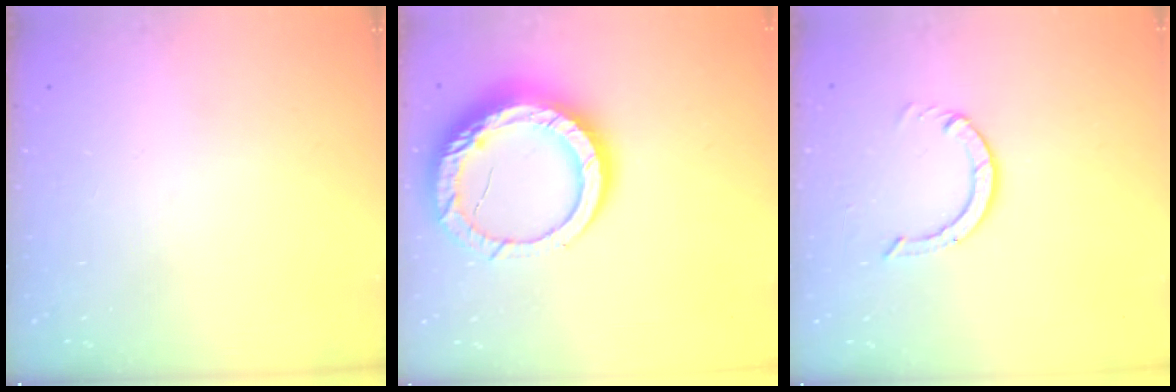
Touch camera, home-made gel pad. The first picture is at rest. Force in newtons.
{"total": 16.4, "press": 16.3, "slide": 1.7}
{"total": 3.6, "press": 3.6, "slide": 0.3}